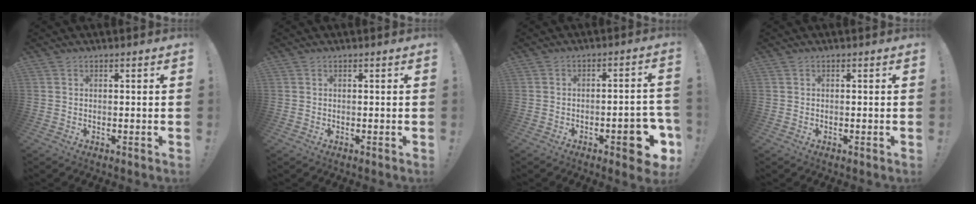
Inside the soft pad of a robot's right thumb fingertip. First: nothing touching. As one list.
[{"total": 0.0}, {"total": 9.7, "force": [-4.7, 3.3, 7.9], "torque": [-0.089, 0.019, -0.072]}, {"total": 0.0}]